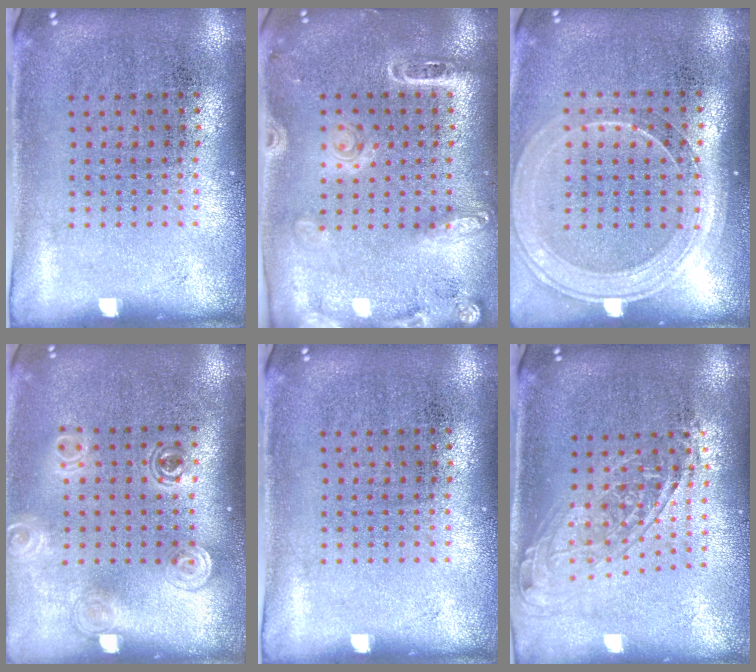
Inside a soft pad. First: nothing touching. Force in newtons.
{"total": 1.8, "press": 1.7, "slide": 0.7}
{"total": 1.7, "press": 1.5, "slide": 0.6}
{"total": 1.4, "press": 1.2, "slide": 0.8}
{"total": 0.0}
{"total": 1.5, "press": 1.2, "slide": 0.9}